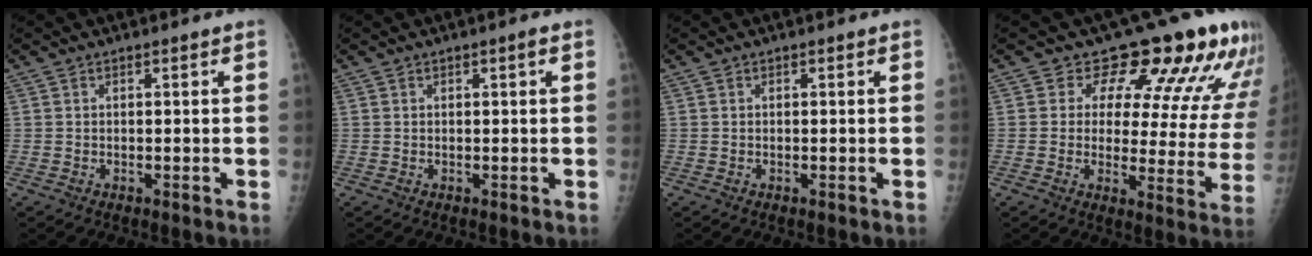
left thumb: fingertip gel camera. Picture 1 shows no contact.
{"total": 0.8, "force": [0.3, 0.2, 0.7], "torque": [-0.013, 0.001, 0.004]}
{"total": 0.0}
{"total": 16.2, "force": [12.4, 6.5, 8.2], "torque": [-0.049, -0.074, 0.131]}